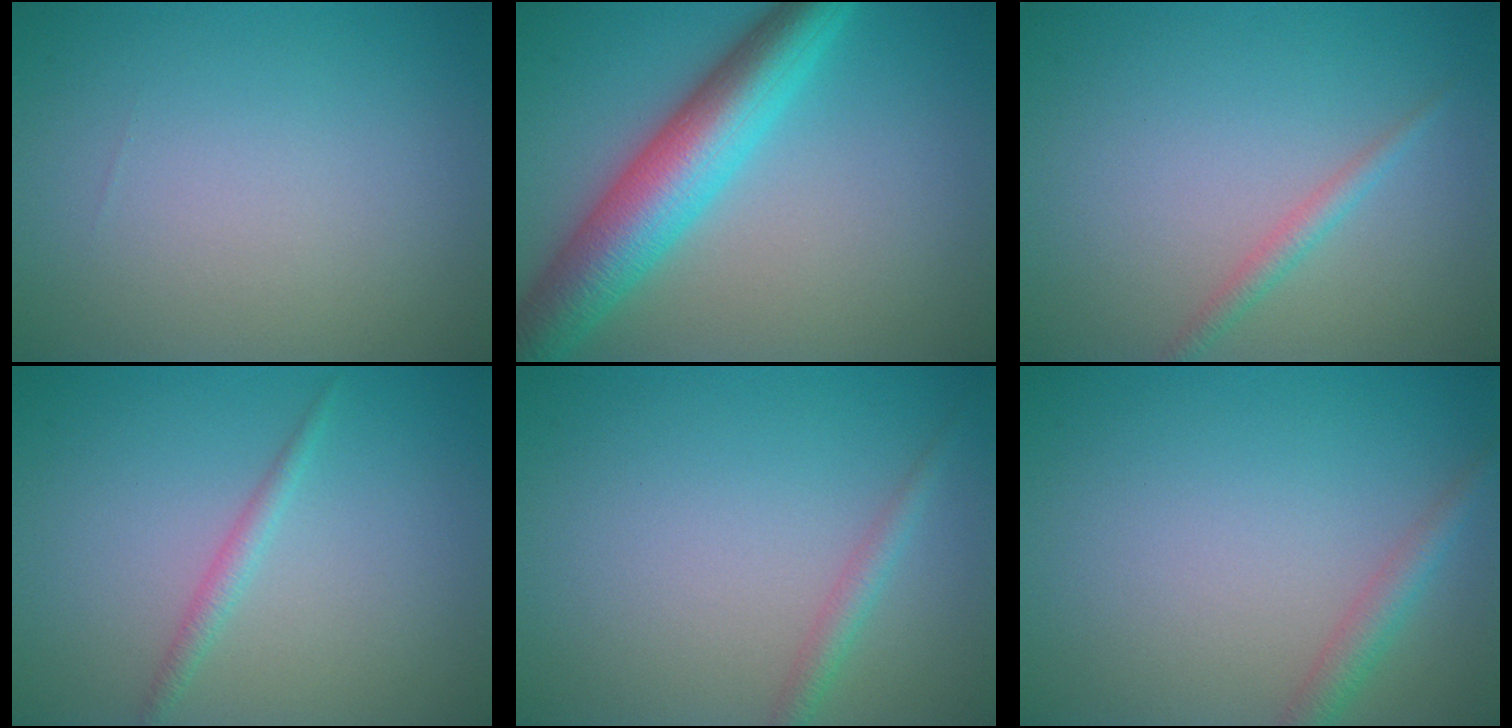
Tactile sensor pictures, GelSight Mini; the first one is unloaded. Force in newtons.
{"total": 8.3, "press": 8.3, "slide": 0.1}
{"total": 1.4, "press": 1.4, "slide": 0.1}
{"total": 1.3, "press": 1.3, "slide": 0.0}
{"total": 1.5, "press": 1.5, "slide": 0.1}
{"total": 2.0, "press": 2.0, "slide": 0.0}